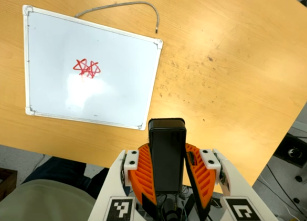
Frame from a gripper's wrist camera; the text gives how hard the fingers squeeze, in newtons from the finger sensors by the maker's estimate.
{"total": 8.6, "left": 7.8, "right": 9.4}